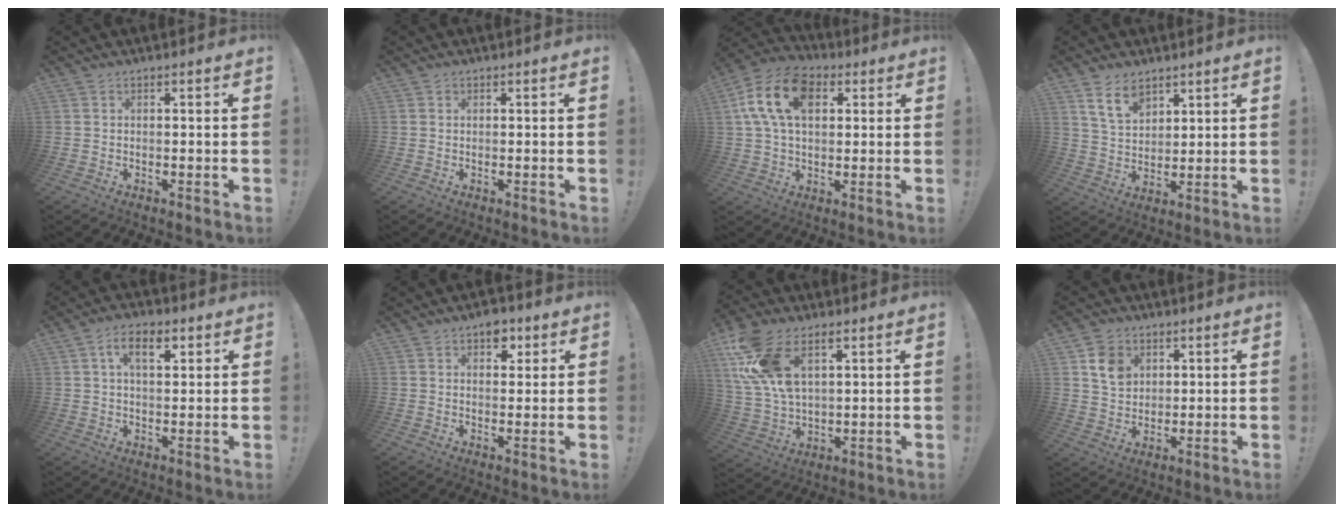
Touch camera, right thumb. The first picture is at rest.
{"total": 0.5, "force": [0.3, 0.4, 0.0], "torque": [0.007, -0.002, 0.004]}
{"total": 16.2, "force": [5.0, 10.5, 11.3], "torque": [-0.213, 0.003, 0.091]}
{"total": 8.9, "force": [6.1, 4.9, 4.2], "torque": [-0.073, -0.030, 0.117]}
{"total": 7.6, "force": [3.0, 4.1, 5.7], "torque": [-0.086, 0.003, 0.049]}
{"total": 5.4, "force": [2.9, 3.7, 2.7], "torque": [-0.015, -0.008, 0.047]}
{"total": 15.9, "force": [7.5, 9.2, 10.6], "torque": [-0.221, -0.020, 0.144]}
{"total": 8.3, "force": [3.7, 6.6, 3.2], "torque": [-0.036, -0.014, 0.071]}